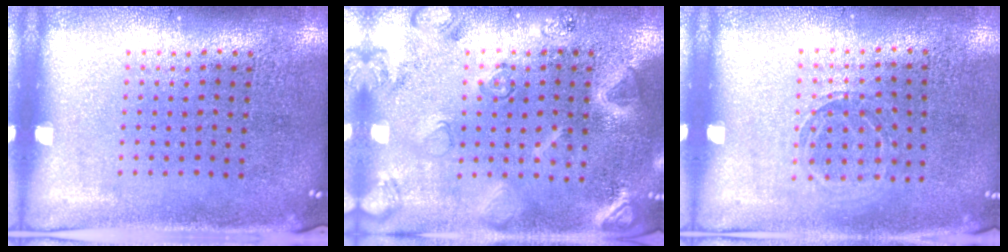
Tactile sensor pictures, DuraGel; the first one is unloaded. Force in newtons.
{"total": 2.5, "press": 2.5, "slide": 0.1}
{"total": 1.0, "press": 1.0, "slide": 0.1}